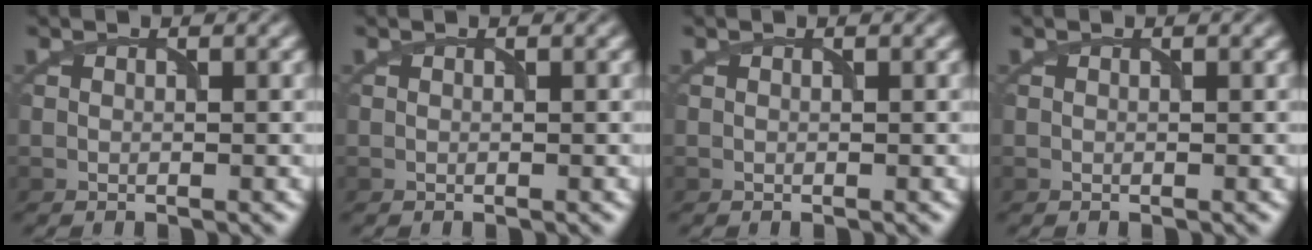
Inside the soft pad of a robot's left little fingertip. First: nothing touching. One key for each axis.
{"total": 0.0}
{"total": 0.0}
{"total": 0.0}